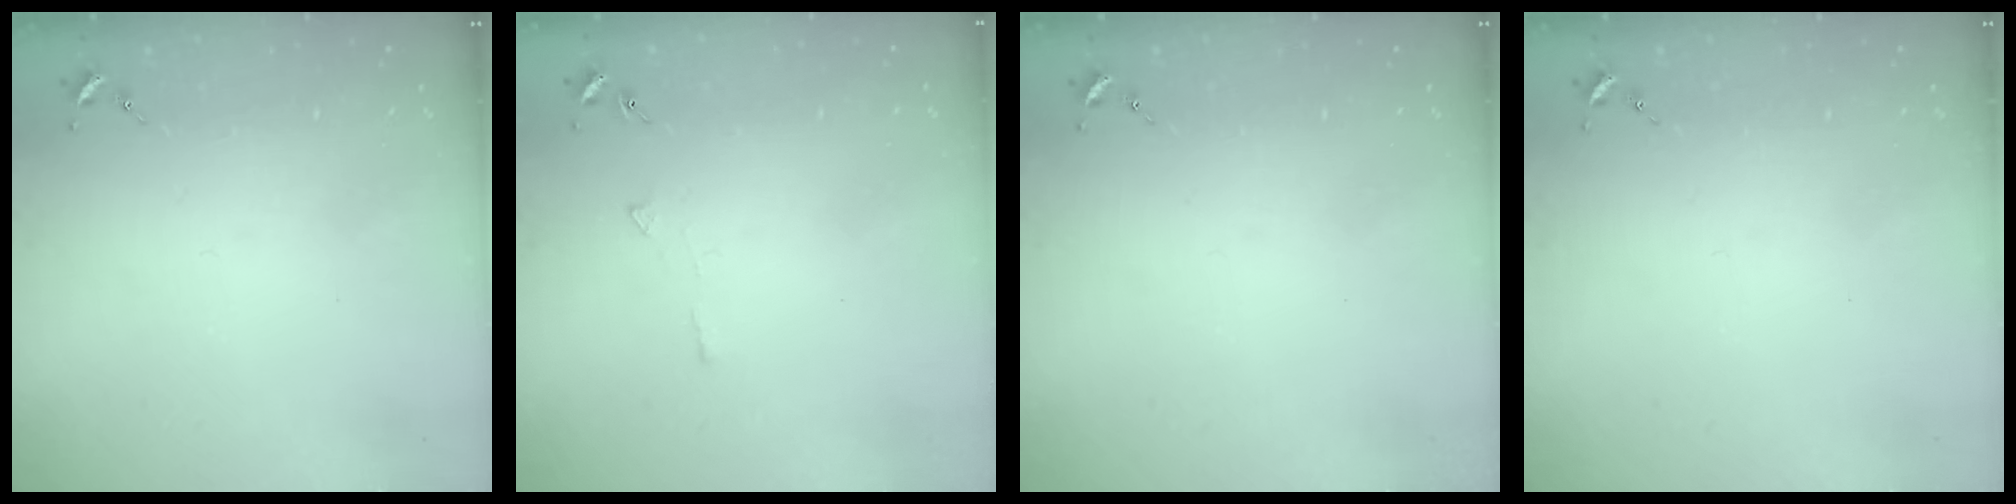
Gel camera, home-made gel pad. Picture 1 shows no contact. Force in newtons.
{"total": 3.4, "press": 3.3, "slide": 0.5}
{"total": 0.0}
{"total": 0.0}